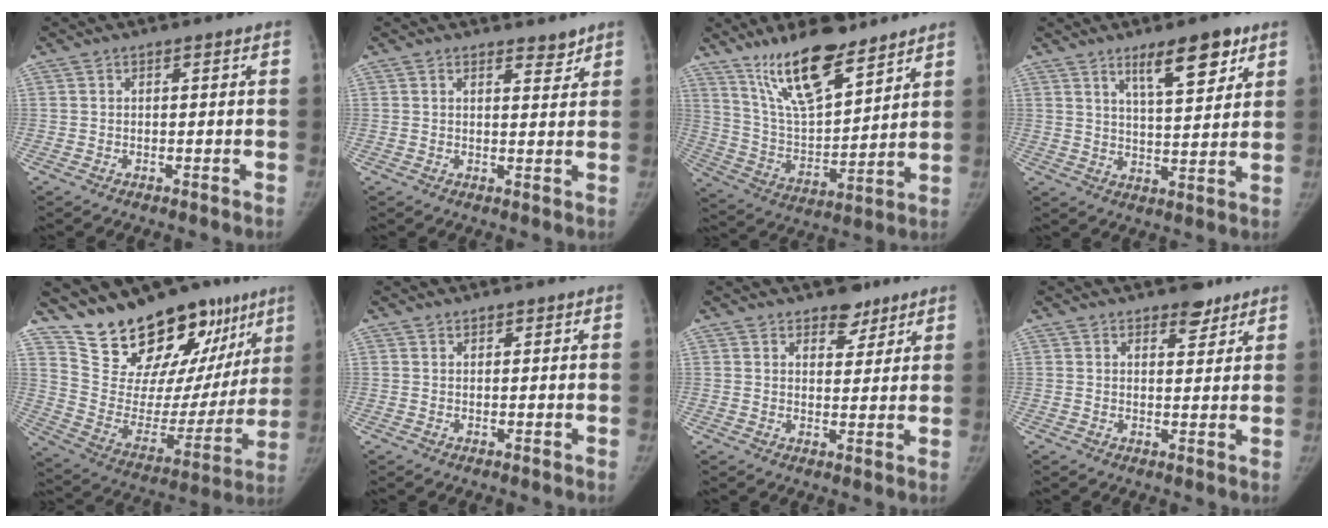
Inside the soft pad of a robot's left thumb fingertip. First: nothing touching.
{"total": 2.5, "force": [2.2, 0.9, 0.7], "torque": [0.006, -0.017, 0.031]}
{"total": 17.1, "force": [12.4, 5.6, 10.4], "torque": [-0.148, -0.070, 0.230]}
{"total": 10.3, "force": [6.3, 3.1, 7.5], "torque": [-0.095, -0.036, 0.104]}
{"total": 26.4, "force": [19.5, 11.7, 13.3], "torque": [-0.162, -0.093, 0.305]}
{"total": 1.0, "force": [0.8, 0.6, 0.1], "torque": [0.013, -0.005, 0.009]}
{"total": 5.4, "force": [3.9, 3.1, 2.0], "torque": [0.005, -0.024, 0.057]}
{"total": 4.4, "force": [3.3, 2.2, 2.1], "torque": [-0.006, -0.020, 0.047]}